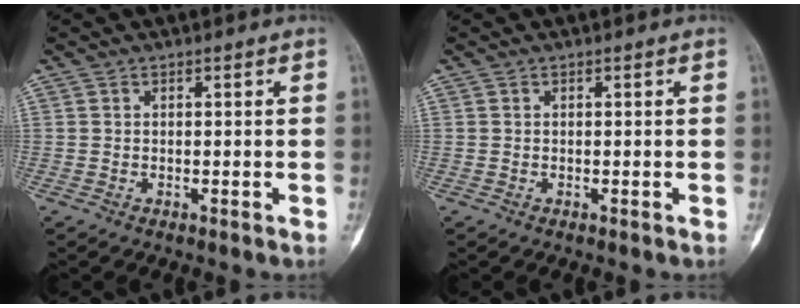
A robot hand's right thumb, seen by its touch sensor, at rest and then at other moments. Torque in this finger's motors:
{"motor_torque": [0.01, 0.01, 0.04, -0.04, 0.00]}